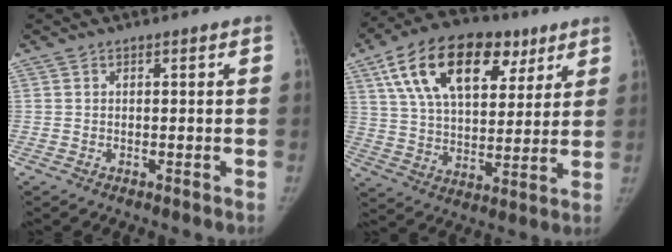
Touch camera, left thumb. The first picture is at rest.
{"total": 23.2, "force": [11.2, 13.1, 15.5], "torque": [-0.243, -0.004, 0.188]}